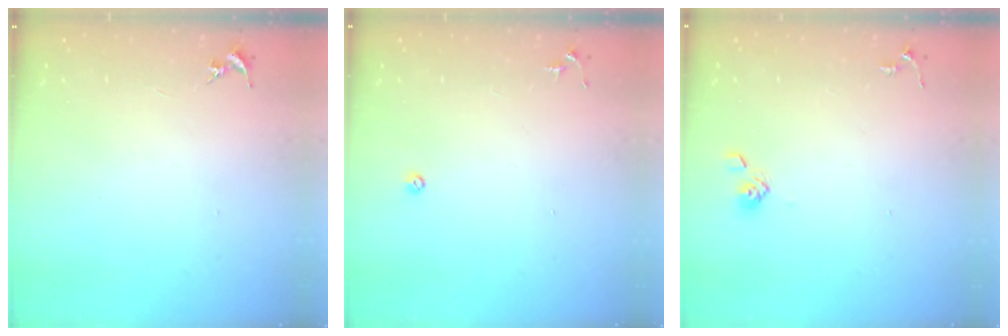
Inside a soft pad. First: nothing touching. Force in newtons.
{"total": 3.5, "press": 3.4, "slide": 0.7}
{"total": 4.6, "press": 4.1, "slide": 2.1}